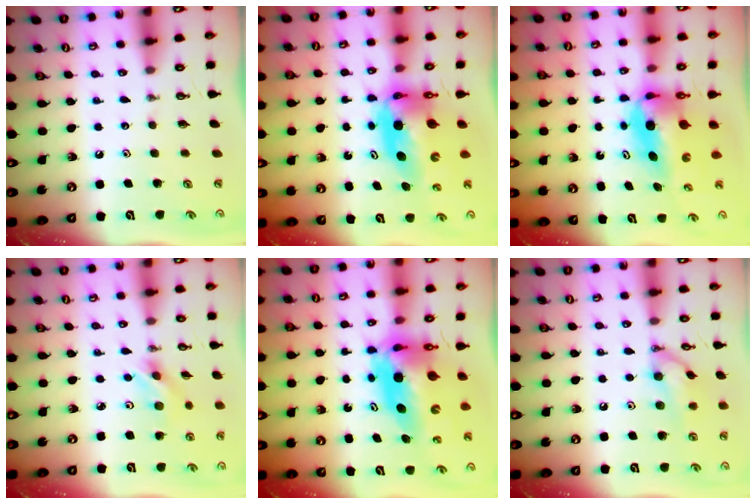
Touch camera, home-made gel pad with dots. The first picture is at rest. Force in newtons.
{"total": 8.0, "press": 8.0, "slide": 0.7}
{"total": 8.4, "press": 7.5, "slide": 3.9}
{"total": 3.4, "press": 3.4, "slide": 0.4}
{"total": 11.1, "press": 11.1, "slide": 0.9}
{"total": 11.6, "press": 11.4, "slide": 1.7}